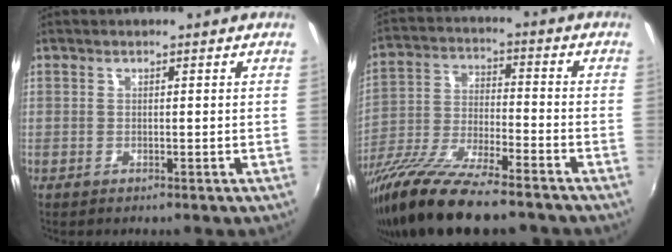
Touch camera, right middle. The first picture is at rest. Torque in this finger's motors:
{"motor_torque": [1.11, -1.03, 0.89, 0.21]}